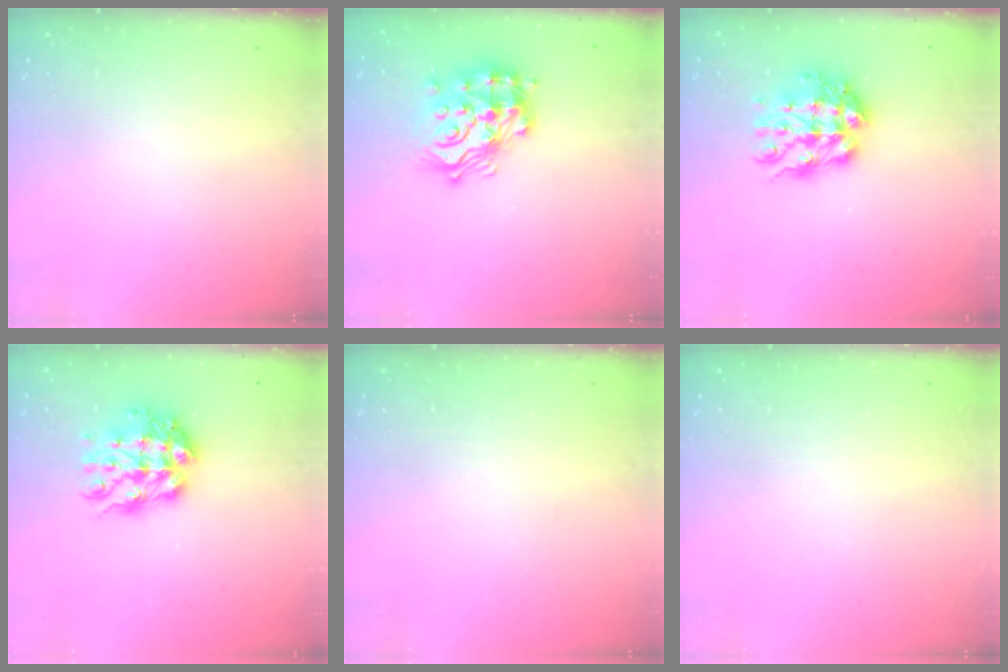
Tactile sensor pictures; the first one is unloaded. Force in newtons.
{"total": 18.4, "press": 18.4, "slide": 1.0}
{"total": 13.2, "press": 13.1, "slide": 1.1}
{"total": 13.2, "press": 13.1, "slide": 1.1}
{"total": 0.0}
{"total": 0.0}